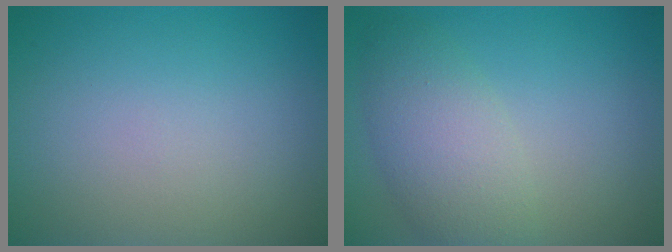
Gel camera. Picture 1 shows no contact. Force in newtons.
{"total": 4.6, "press": 4.6, "slide": 0.2}